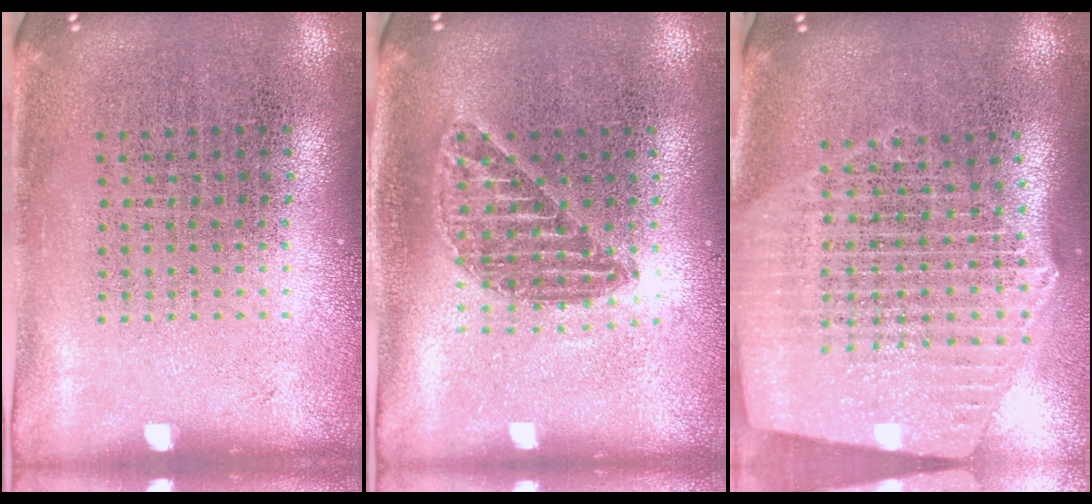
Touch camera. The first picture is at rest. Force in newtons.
{"total": 1.2, "press": 1.1, "slide": 0.5}
{"total": 2.8, "press": 2.3, "slide": 1.5}